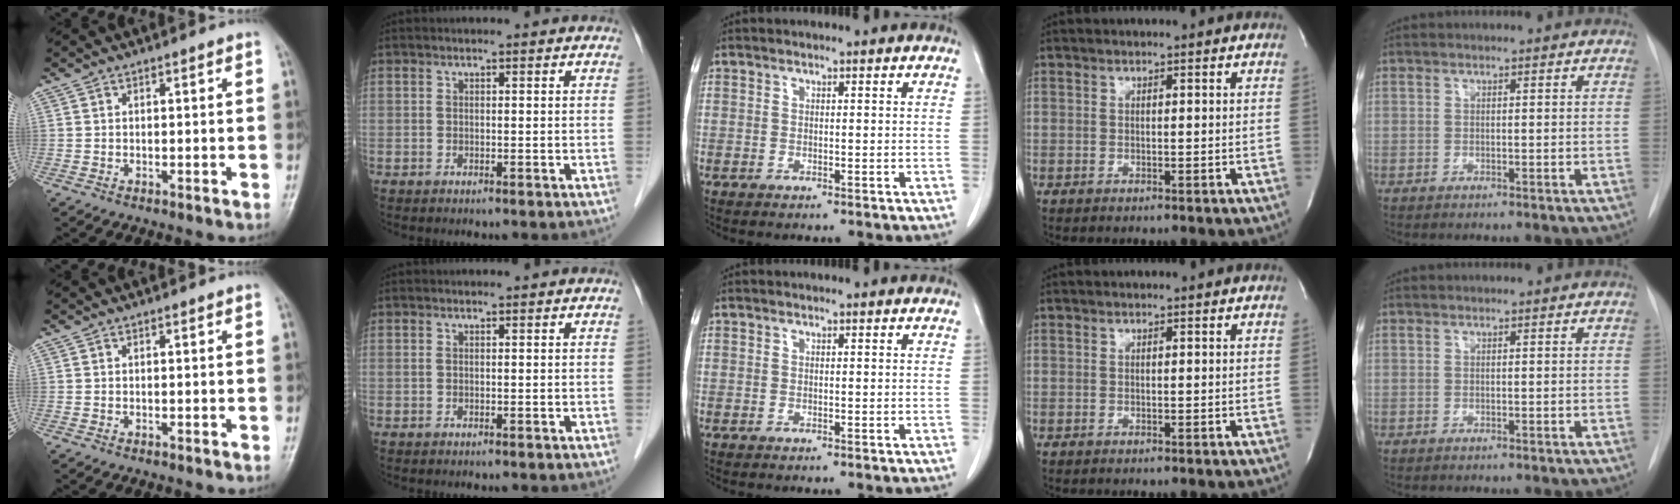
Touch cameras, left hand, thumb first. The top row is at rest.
{}